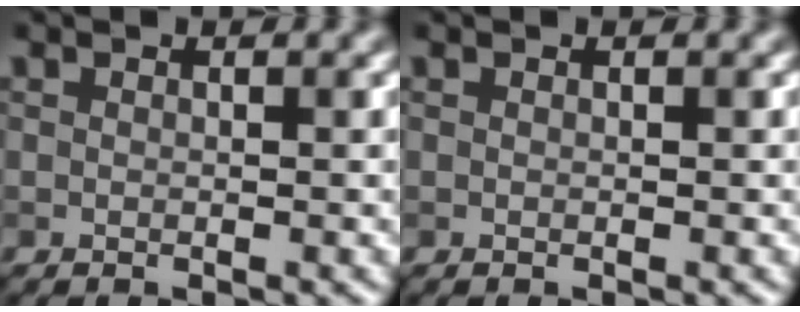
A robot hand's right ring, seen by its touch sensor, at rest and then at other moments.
{"total": 0.0}